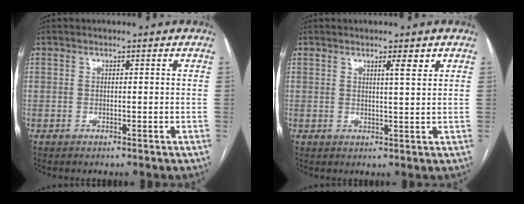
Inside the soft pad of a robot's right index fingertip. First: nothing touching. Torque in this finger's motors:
{"motor_torque": [-0.12, -0.05, -0.02, -0.01]}